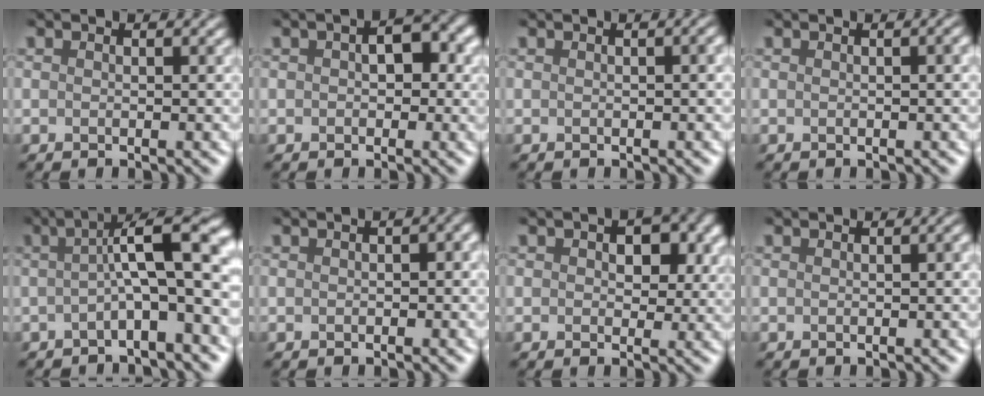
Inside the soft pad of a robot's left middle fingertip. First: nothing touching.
{"total": 2.6, "force": [0.0, 1.8, 1.9], "torque": [-0.017, 0.009, -0.006]}
{"total": 1.8, "force": [-0.4, 0.9, 1.5], "torque": [-0.007, 0.011, -0.010]}
{"total": 1.7, "force": [-0.3, 0.8, 1.5], "torque": [-0.002, 0.010, -0.010]}
{"total": 7.6, "force": [-1.0, 1.4, 7.4], "torque": [-0.093, 0.032, -0.031]}
{"total": 2.6, "force": [-0.4, 1.6, 2.0], "torque": [-0.009, 0.009, -0.008]}
{"total": 4.3, "force": [1.1, 3.1, 2.7], "torque": [-0.010, 0.015, 0.003]}
{"total": 1.8, "force": [-0.5, 0.9, 1.5], "torque": [-0.006, 0.011, -0.011]}